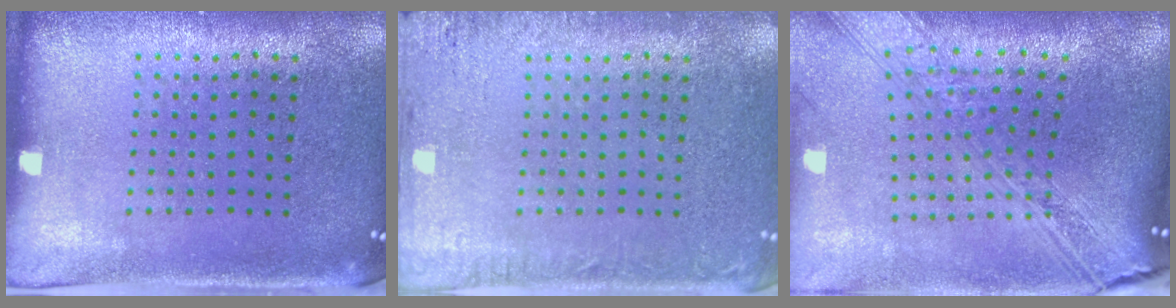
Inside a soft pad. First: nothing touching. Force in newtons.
{"total": 2.5, "press": 2.5, "slide": 0.3}
{"total": 3.5, "press": 2.6, "slide": 2.4}